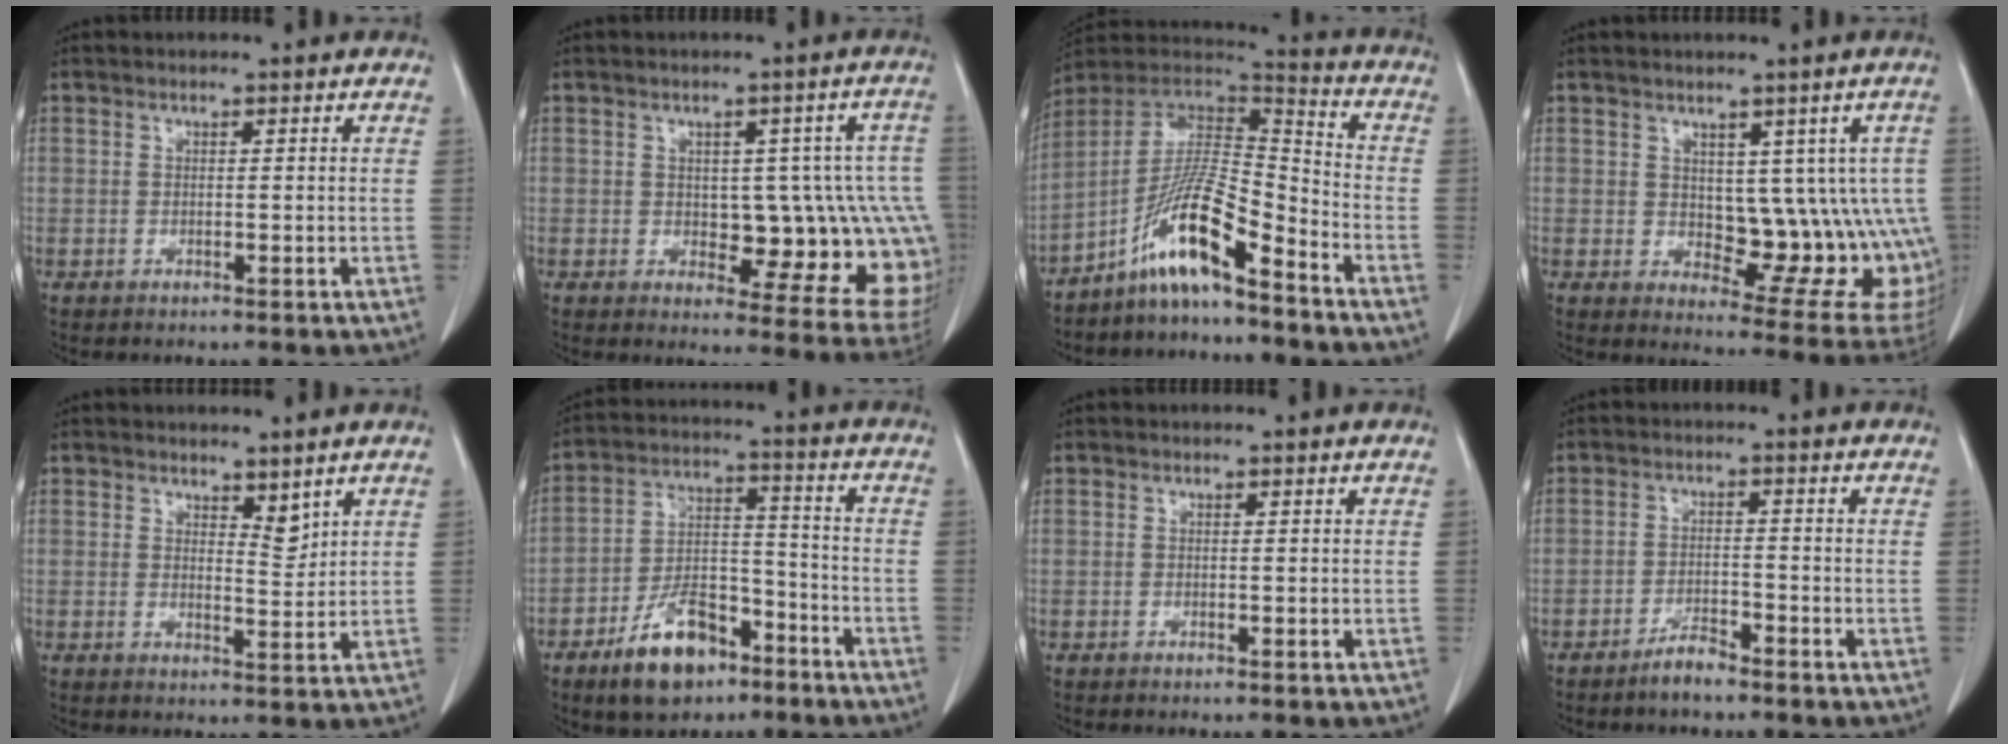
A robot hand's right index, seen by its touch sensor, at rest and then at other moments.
{"total": 14.1, "force": [-1.0, 5.6, 12.9], "torque": [-0.105, 0.016, 0.003]}
{"total": 12.0, "force": [-7.9, 1.3, 8.9], "torque": [-0.167, 0.016, -0.147]}
{"total": 12.7, "force": [0.9, 6.6, 10.8], "torque": [-0.106, 0.001, 0.028]}
{"total": 2.9, "force": [2.2, 1.1, 1.6], "torque": [-0.024, -0.011, 0.041]}
{"total": 11.4, "force": [-7.3, 5.6, 6.7], "torque": [-0.124, 0.013, -0.126]}
{"total": 0.0}
{"total": 3.1, "force": [-2.7, 0.5, 1.5], "torque": [-0.028, 0.000, -0.050]}